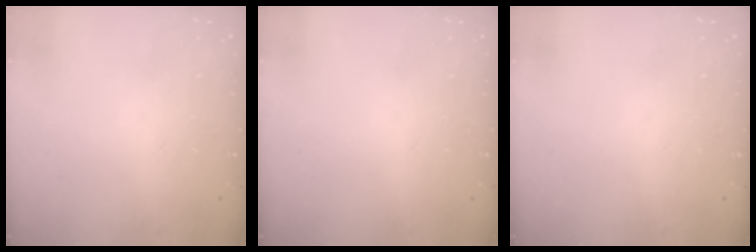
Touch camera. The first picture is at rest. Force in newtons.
{"total": 0.0}
{"total": 0.0}